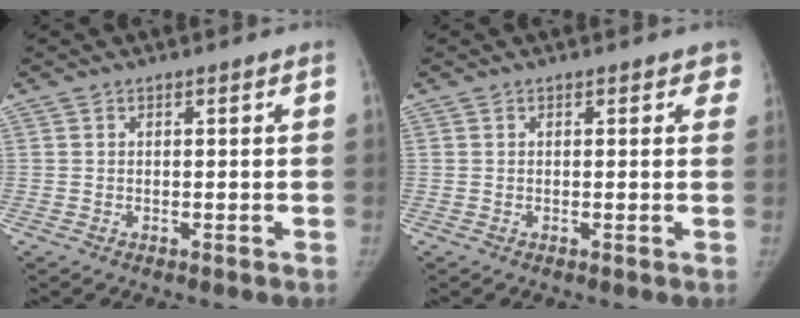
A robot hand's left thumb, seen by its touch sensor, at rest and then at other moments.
{"total": 2.1, "force": [1.4, 1.2, 0.9], "torque": [0.017, -0.002, 0.005]}